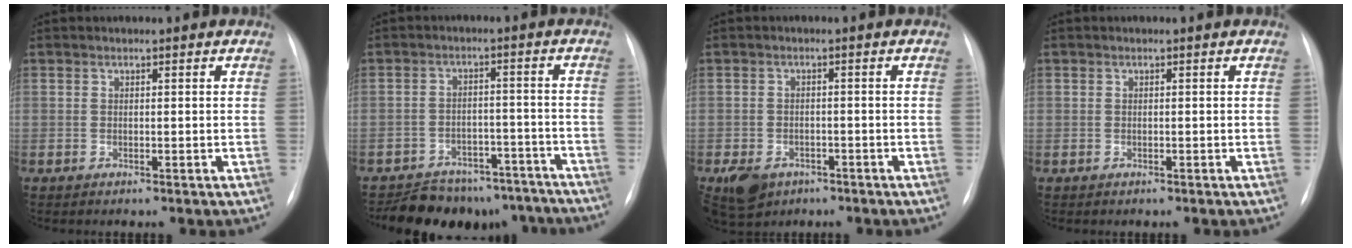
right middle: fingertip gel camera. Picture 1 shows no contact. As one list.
[{"total": 15.1, "force": [-13.1, 6.7, 3.3], "torque": [-0.032, 0.026, -0.164]}, {"total": 6.8, "force": [-4.1, 4.9, 2.5], "torque": [-0.050, -0.001, -0.057]}, {"total": 0.6, "force": [-0.3, 0.6, -0.1], "torque": [0.000, 0.007, -0.006]}]